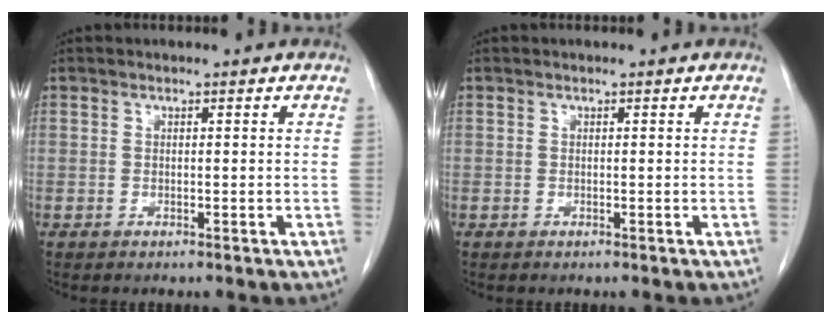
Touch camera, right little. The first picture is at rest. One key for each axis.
{"total": 0.0}